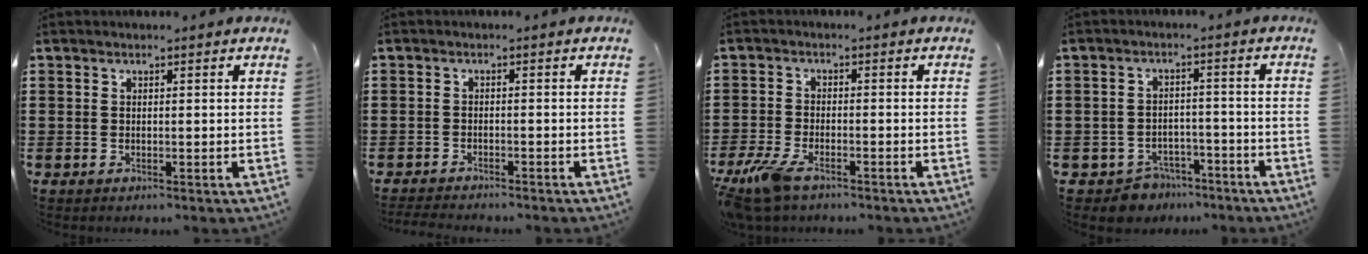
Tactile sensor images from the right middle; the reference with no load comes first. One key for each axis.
{"total": 1.8, "fx": -1.8, "fy": 0.0, "fz": 0.1, "tx": -0.005, "ty": 0.000, "tz": -0.038}
{"total": 5.7, "fx": -4.3, "fy": 1.6, "fz": 3.4, "tx": -0.089, "ty": -0.012, "tz": -0.084}
{"total": 3.7, "fx": -3.5, "fy": 1.2, "fz": -0.1, "tx": -0.008, "ty": 0.007, "tz": -0.074}